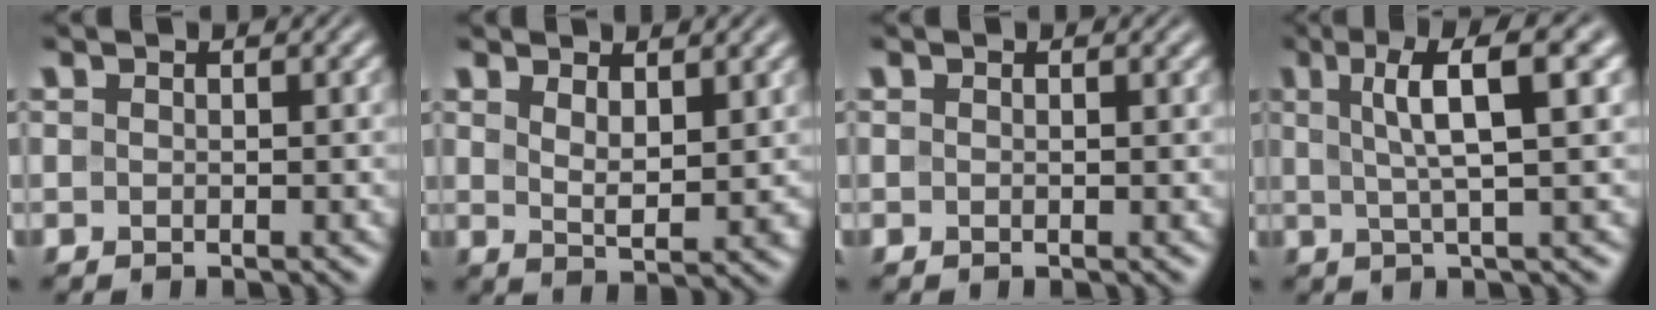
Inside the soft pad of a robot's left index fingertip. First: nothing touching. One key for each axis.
{"total": 2.9, "fx": 1.8, "fy": 0.9, "fz": 2.0, "tx": -0.039, "ty": -0.010, "tz": 0.037}
{"total": 0.0}
{"total": 6.8, "fx": 2.3, "fy": 1.4, "fz": 6.2, "tx": -0.092, "ty": 0.014, "tz": 0.034}